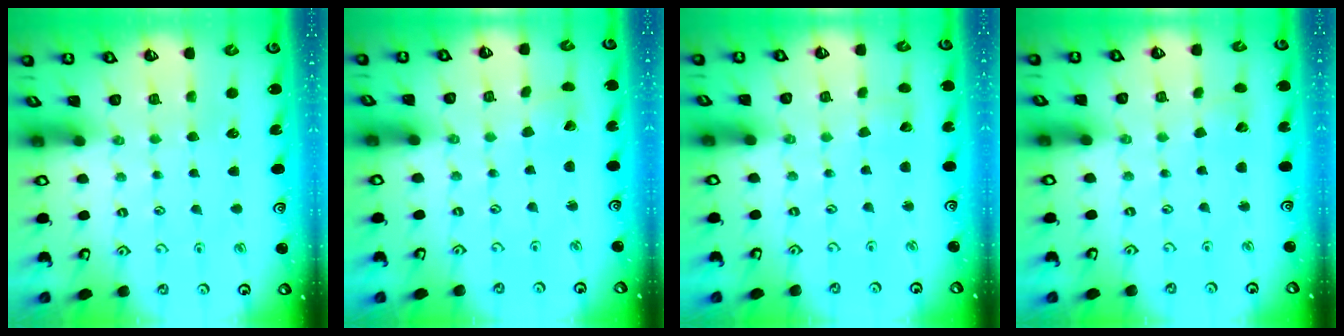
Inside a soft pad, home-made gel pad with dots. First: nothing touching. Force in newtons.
{"total": 1.8, "press": 1.7, "slide": 0.1}
{"total": 2.4, "press": 2.4, "slide": 0.3}
{"total": 3.1, "press": 3.1, "slide": 0.2}